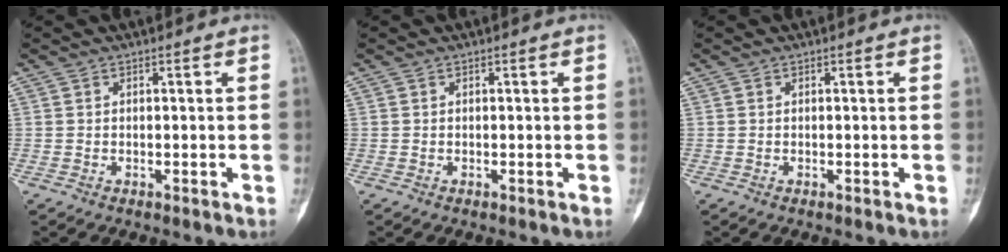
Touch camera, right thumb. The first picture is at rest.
{"total": 0.0}
{"total": 0.0}